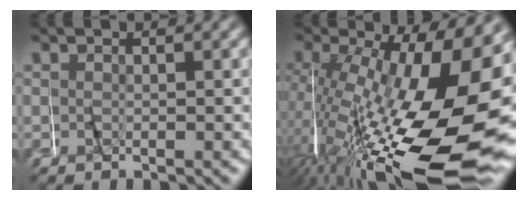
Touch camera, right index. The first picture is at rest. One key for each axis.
{"total": 17.9, "fx": -3.8, "fy": 7.0, "fz": 16.1, "tx": -0.255, "ty": -0.033, "tz": -0.033}